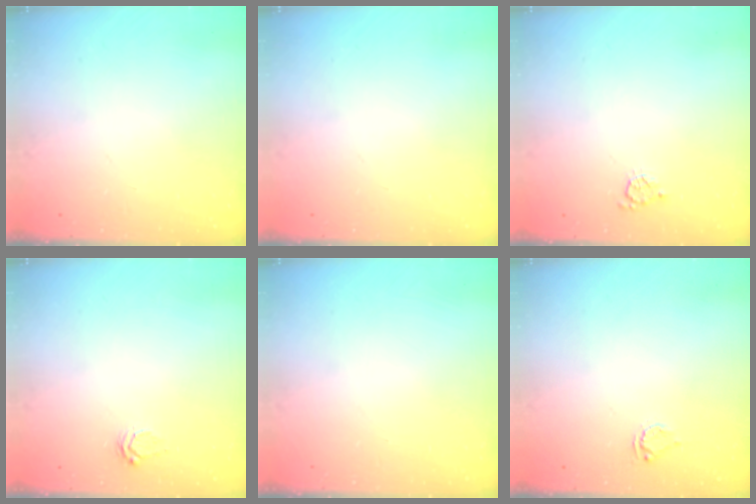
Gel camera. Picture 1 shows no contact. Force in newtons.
{"total": 0.0}
{"total": 3.6, "press": 3.6, "slide": 0.4}
{"total": 2.6, "press": 2.6, "slide": 0.3}
{"total": 0.0}
{"total": 4.1, "press": 4.1, "slide": 0.2}